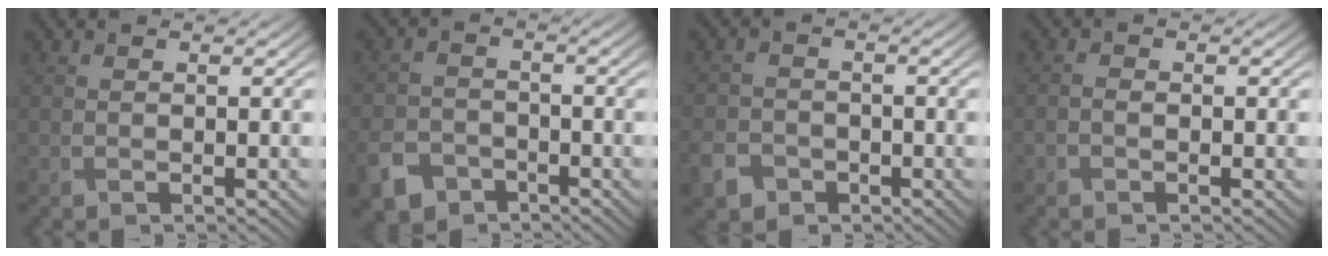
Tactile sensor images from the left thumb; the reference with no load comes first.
{"total": 5.5, "force": [-3.7, 3.5, 2.1], "torque": [-0.054, -0.012, -0.075]}
{"total": 4.2, "force": [-2.5, 3.0, 1.5], "torque": [-0.043, -0.010, -0.053]}
{"total": 1.0, "force": [-0.5, 0.6, 0.6], "torque": [-0.015, 0.002, -0.012]}